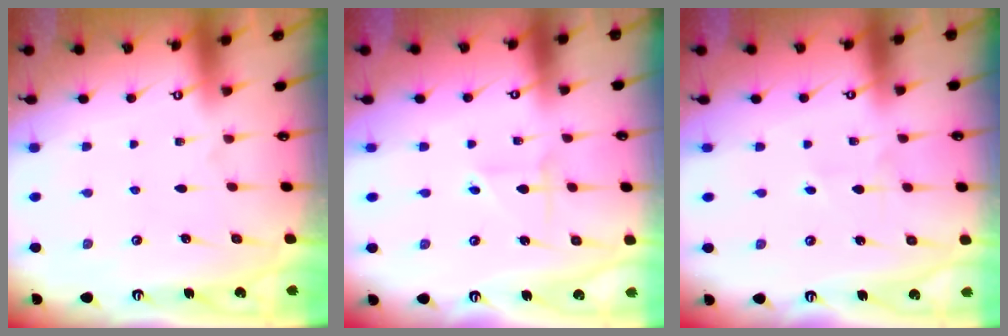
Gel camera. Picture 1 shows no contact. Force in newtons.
{"total": 2.3, "press": 2.3, "slide": 0.2}
{"total": 1.5, "press": 1.5, "slide": 0.1}